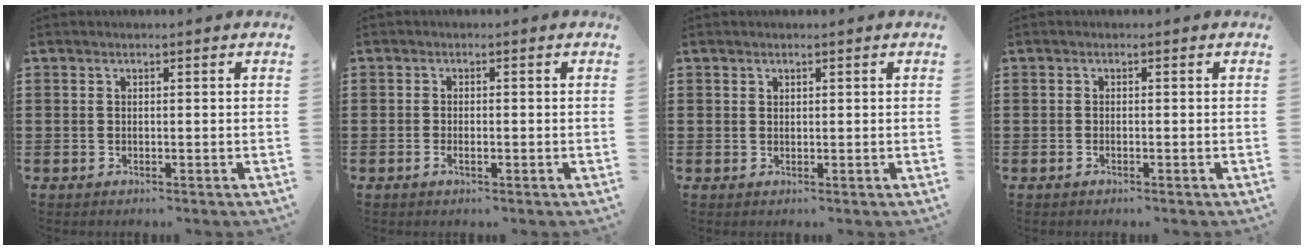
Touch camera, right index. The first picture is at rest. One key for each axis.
{"total": 1.4, "fx": -0.6, "fy": 0.4, "fz": 1.2, "tx": -0.023, "ty": -0.001, "tz": -0.011}
{"total": 0.6, "fx": 0.4, "fy": 0.4, "fz": 0.1, "tx": -0.003, "ty": 0.001, "tz": 0.009}
{"total": 0.5, "fx": -0.4, "fy": 0.0, "fz": 0.3, "tx": -0.007, "ty": -0.003, "tz": -0.008}